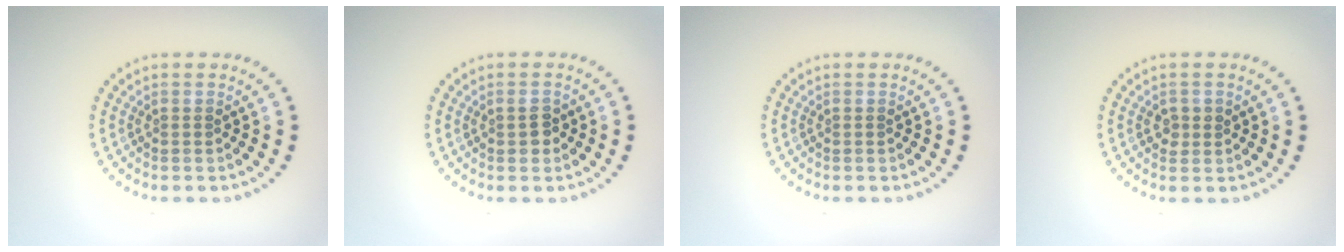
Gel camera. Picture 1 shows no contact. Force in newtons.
{"total": 1.5, "press": 1.5, "slide": 0.1}
{"total": 0.0}
{"total": 1.3, "press": 1.3, "slide": 0.2}